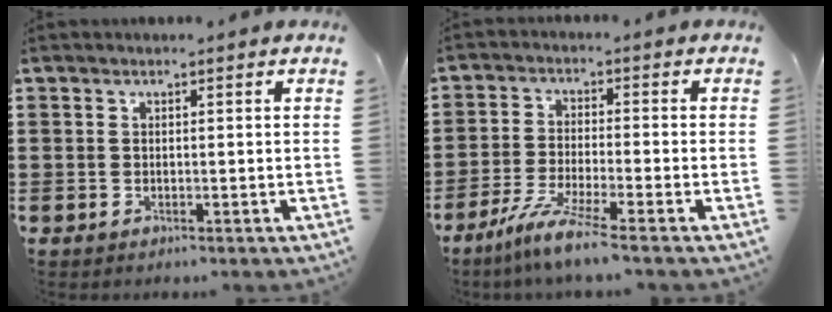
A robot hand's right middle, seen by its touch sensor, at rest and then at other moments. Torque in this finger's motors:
{"motor_torque": [1.44, -0.70, 0.21, 0.04]}